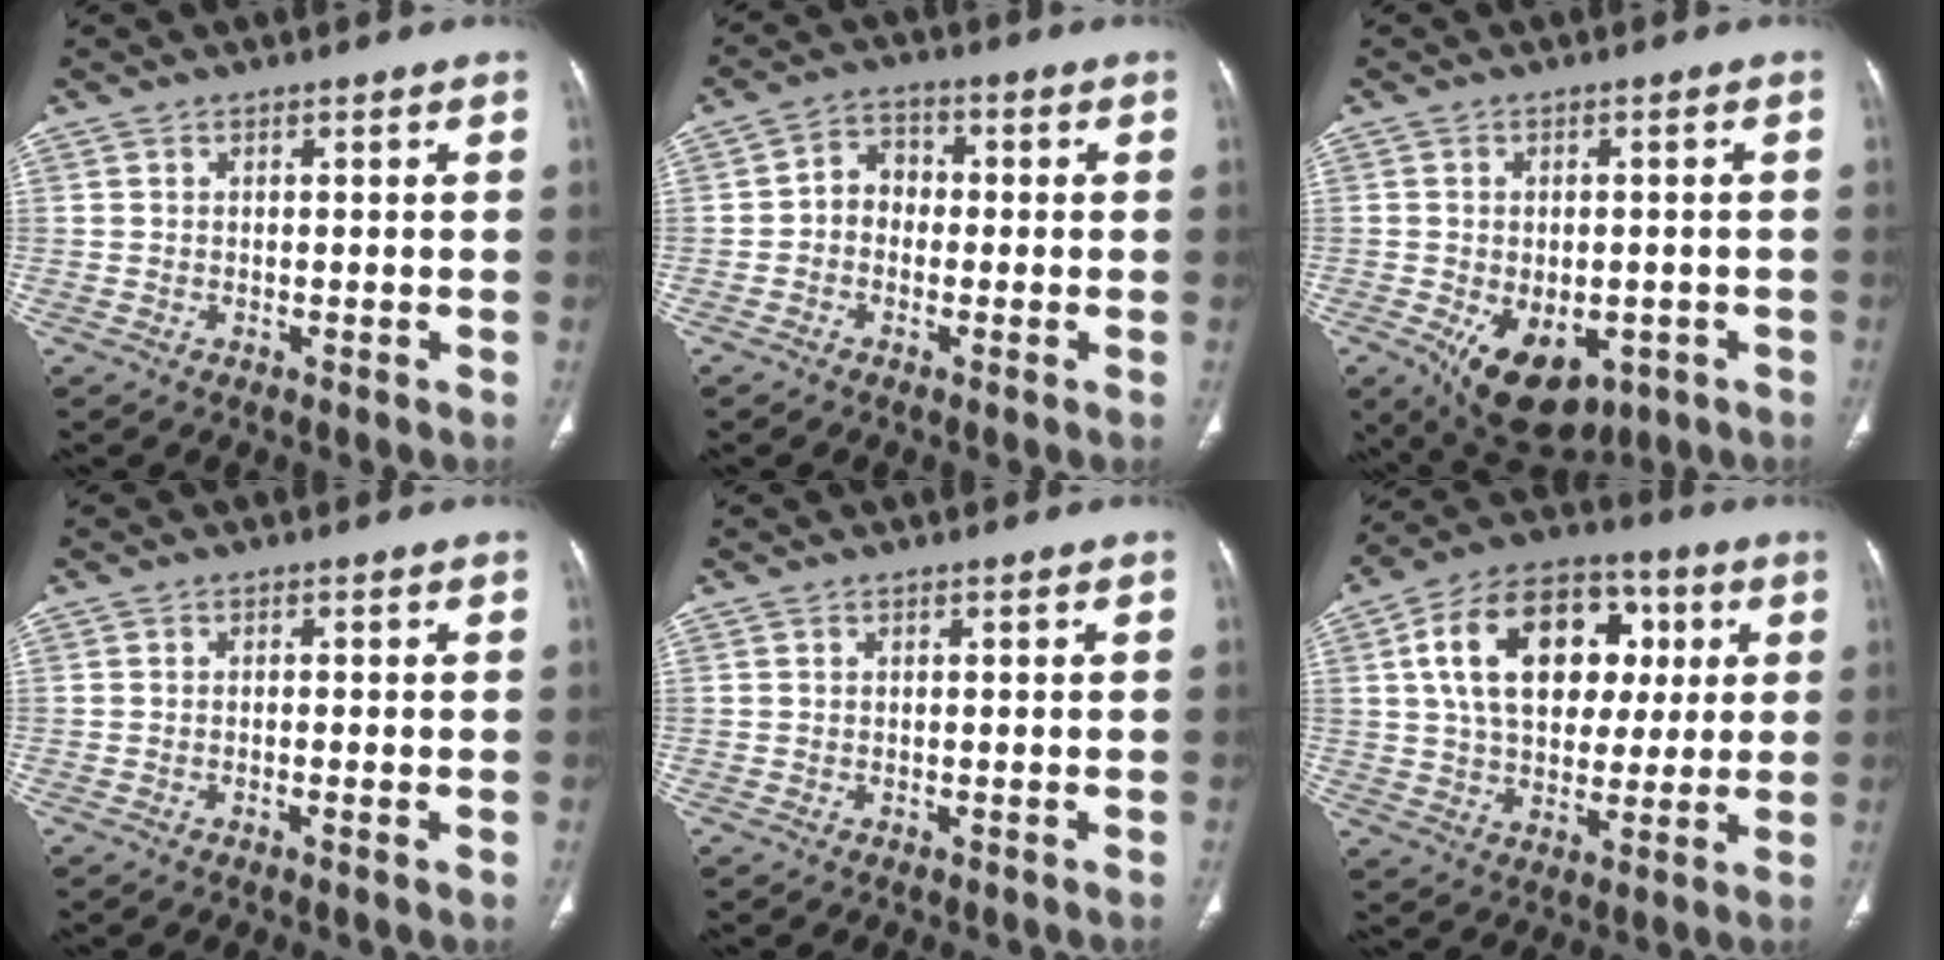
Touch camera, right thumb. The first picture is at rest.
{"total": 5.3, "force": [-0.7, 4.4, 2.8], "torque": [-0.026, 0.023, -0.024]}
{"total": 12.8, "force": [-5.0, 7.7, 8.8], "torque": [-0.124, 0.000, -0.055]}
{"total": 1.3, "force": [-0.4, 0.2, 1.2], "torque": [-0.028, -0.004, -0.009]}
{"total": 0.0}
{"total": 20.7, "force": [5.0, 14.1, 14.2], "torque": [-0.218, 0.011, 0.080]}